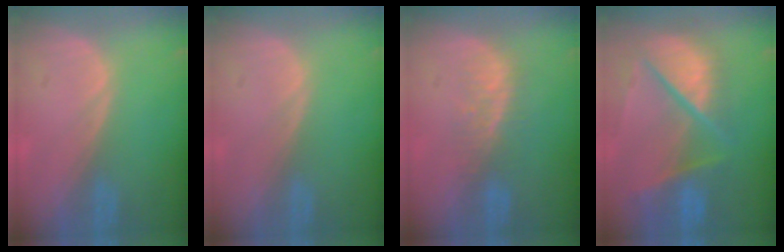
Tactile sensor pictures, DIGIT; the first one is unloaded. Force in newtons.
{"total": 0.0}
{"total": 4.5, "press": 4.2, "slide": 1.7}
{"total": 10.9, "press": 9.0, "slide": 6.2}